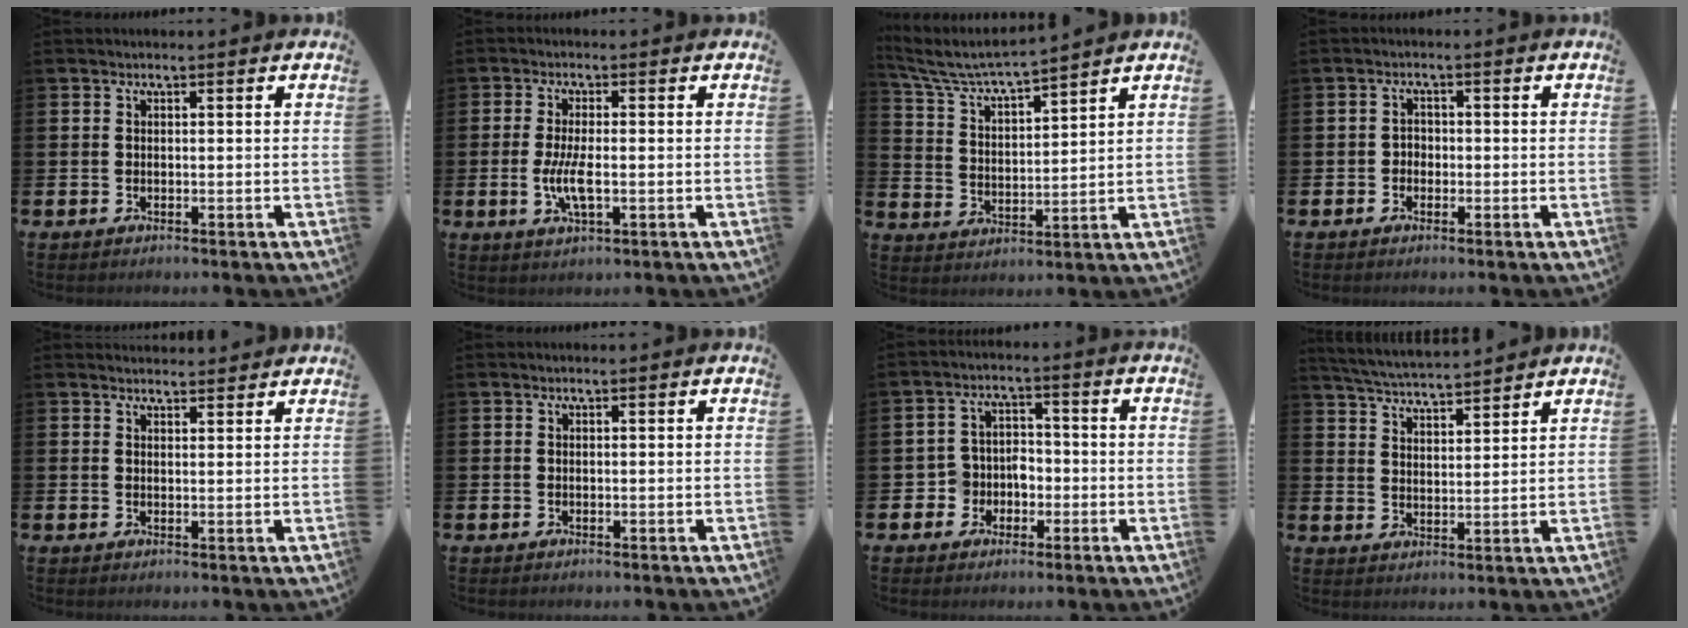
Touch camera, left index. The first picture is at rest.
{"total": 4.5, "force": [-0.7, 1.5, 4.2], "torque": [-0.075, -0.001, -0.015]}
{"total": 5.8, "force": [5.5, 0.1, 1.8], "torque": [-0.060, -0.040, 0.091]}
{"total": 1.7, "force": [-0.8, 1.5, 0.5], "torque": [-0.008, 0.005, -0.019]}
{"total": 2.1, "force": [2.0, 0.4, -0.1], "torque": [0.010, -0.011, 0.034]}
{"total": 0.0}
{"total": 4.3, "force": [-1.7, 3.9, 0.7], "torque": [-0.033, 0.009, -0.038]}
{"total": 5.0, "force": [4.9, 0.2, 0.5], "torque": [-0.029, -0.032, 0.088]}